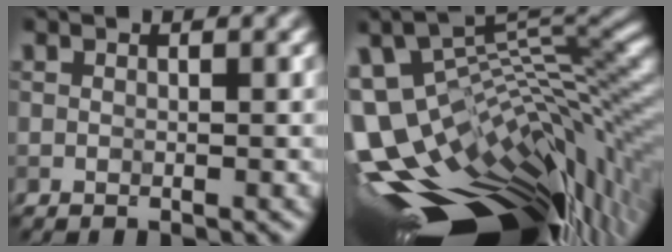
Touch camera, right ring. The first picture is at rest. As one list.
[{"total": 15.8, "force": [-2.7, 7.7, 13.6], "torque": [-0.242, -0.016, -0.024]}]